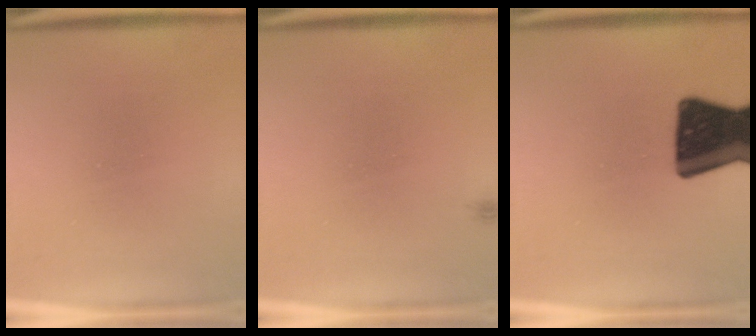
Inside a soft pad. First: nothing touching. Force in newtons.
{"total": 0.6}
{"total": 18.6}